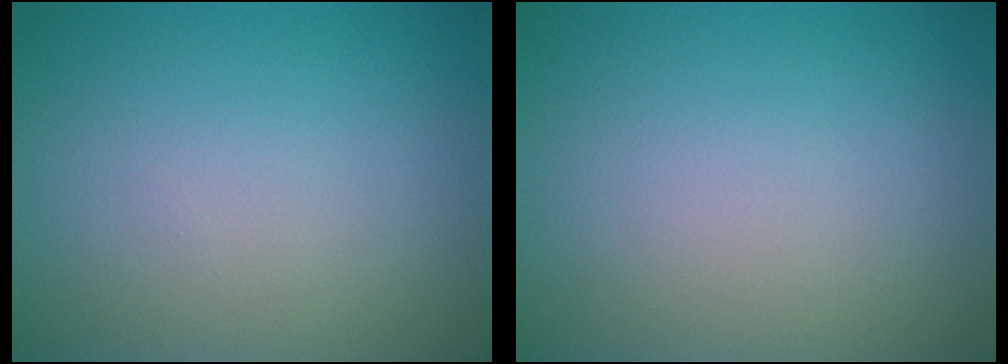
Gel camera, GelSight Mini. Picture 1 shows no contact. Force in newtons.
{"total": 0.0}